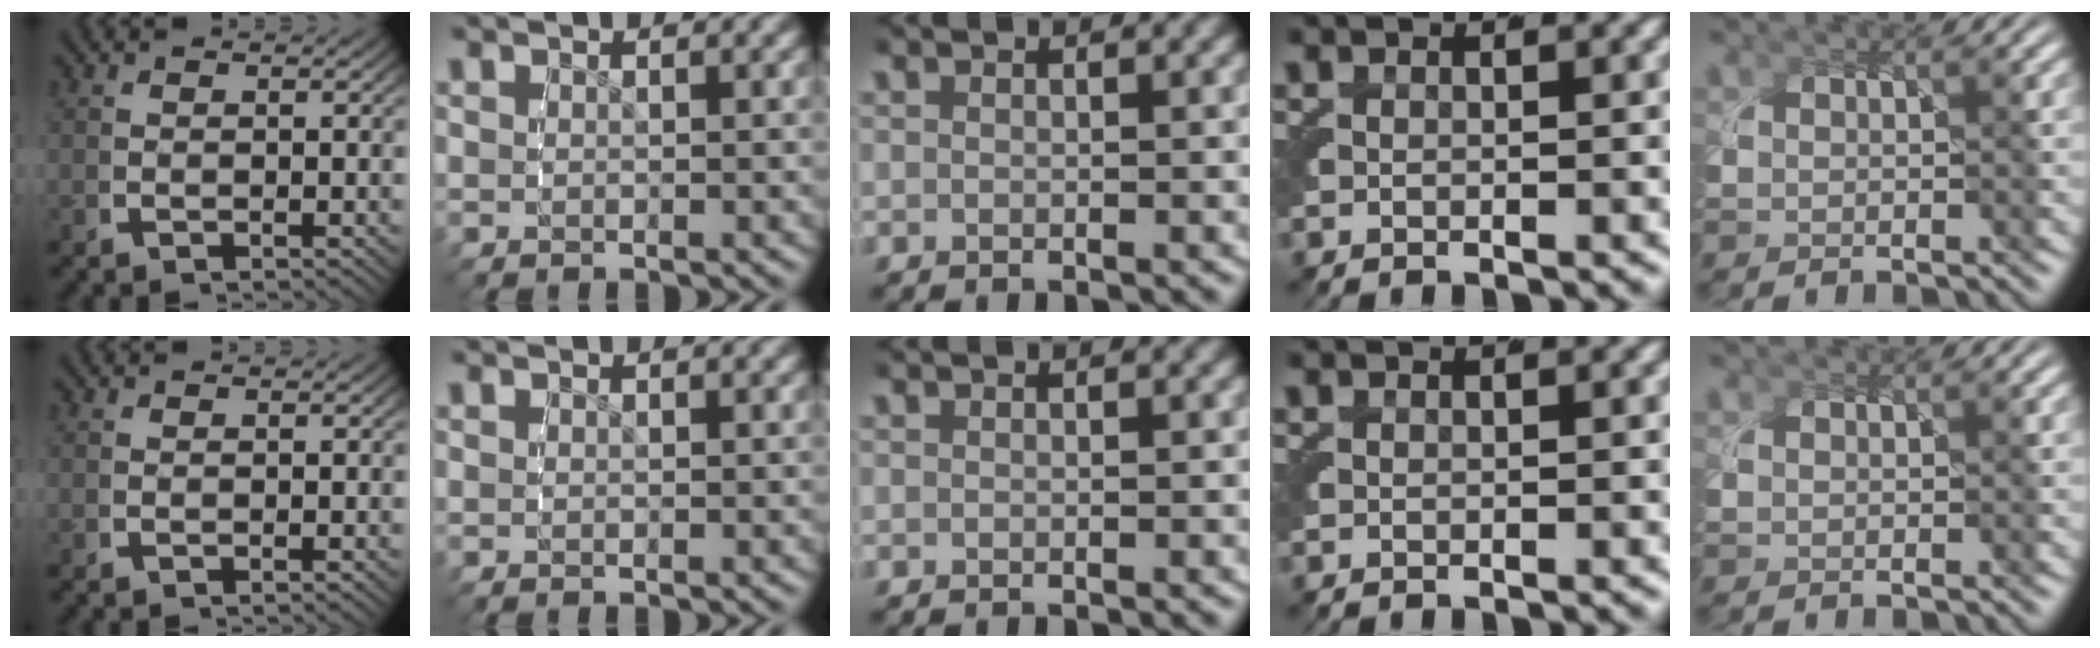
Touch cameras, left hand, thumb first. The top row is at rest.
{}